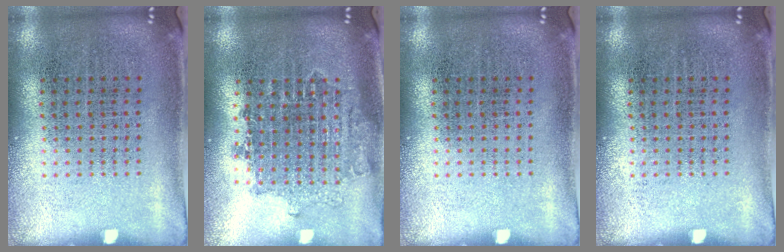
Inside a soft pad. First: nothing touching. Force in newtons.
{"total": 1.6, "press": 1.3, "slide": 0.9}
{"total": 0.0}
{"total": 0.0}